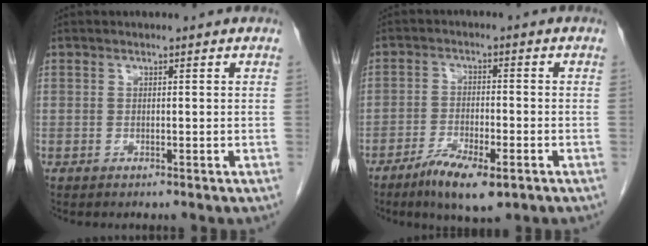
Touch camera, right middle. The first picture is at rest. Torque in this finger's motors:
{"motor_torque": [0.02, -0.29, 0.21, 0.02]}